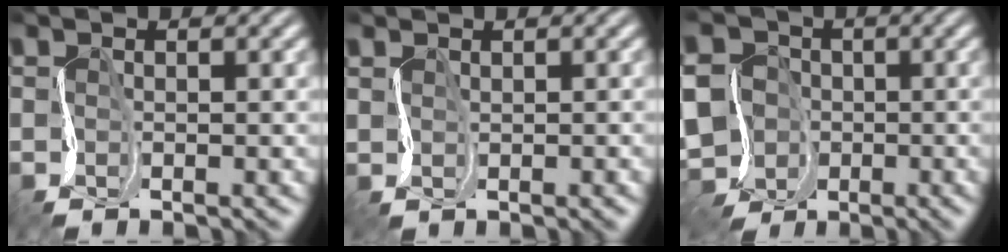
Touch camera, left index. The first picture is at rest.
{"total": 0.8, "force": [0.4, 0.7, 0.2], "torque": [0.004, 0.002, 0.020]}
{"total": 10.9, "force": [-4.2, 9.5, 3.4], "torque": [-0.080, -0.027, -0.102]}